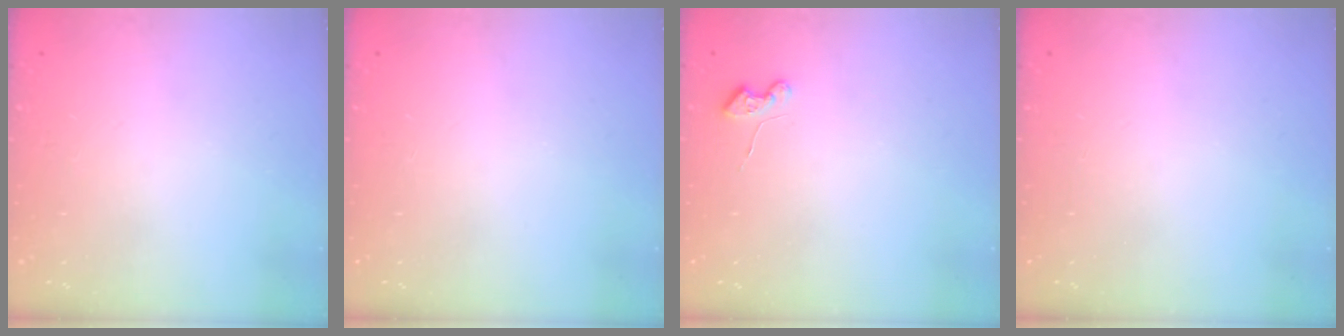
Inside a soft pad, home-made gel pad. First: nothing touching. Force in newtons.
{"total": 0.0}
{"total": 3.5, "press": 3.5, "slide": 0.4}
{"total": 0.0}